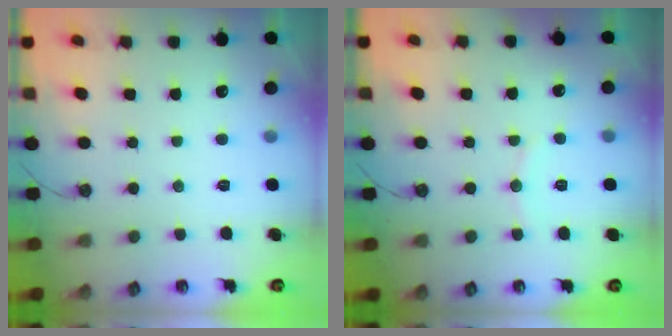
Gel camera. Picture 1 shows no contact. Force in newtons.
{"total": 4.7, "press": 4.7, "slide": 0.5}